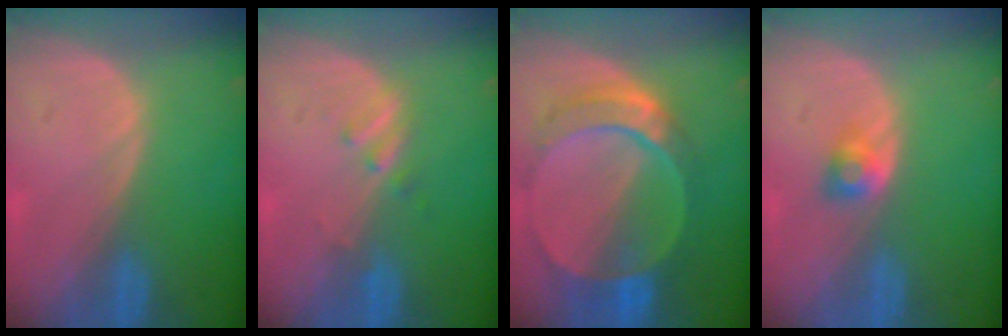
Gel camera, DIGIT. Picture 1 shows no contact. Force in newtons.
{"total": 1.9, "press": 1.9, "slide": 0.3}
{"total": 9.3, "press": 8.1, "slide": 4.6}
{"total": 2.7, "press": 2.4, "slide": 1.1}